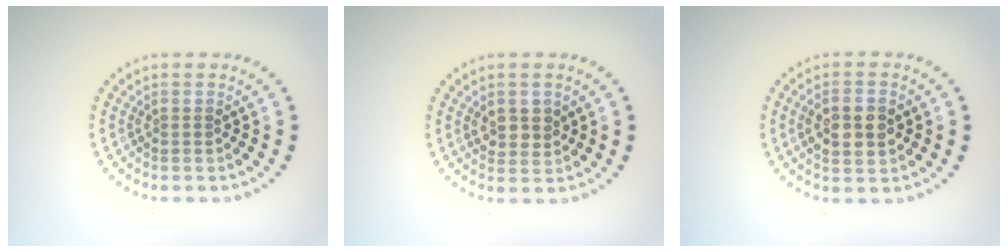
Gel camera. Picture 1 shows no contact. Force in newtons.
{"total": 2.0, "press": 1.9, "slide": 0.7}
{"total": 3.8, "press": 3.8, "slide": 0.2}